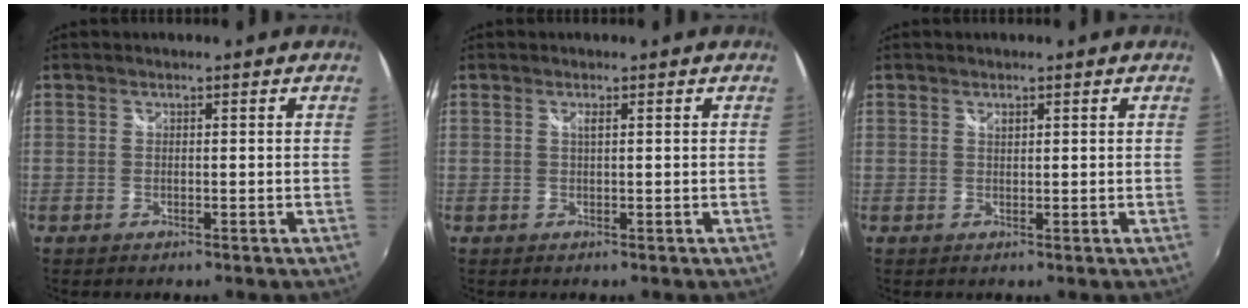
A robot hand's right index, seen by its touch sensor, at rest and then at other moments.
{"total": 0.8, "force": [0.3, 0.0, 0.8], "torque": [-0.015, 0.000, 0.005]}
{"total": 0.8, "force": [0.5, 0.4, 0.4], "torque": [-0.007, 0.001, 0.009]}